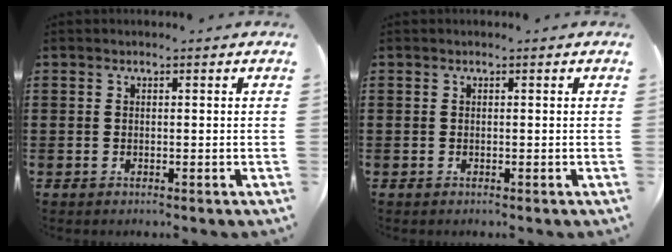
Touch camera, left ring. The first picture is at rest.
{"total": 0.0}